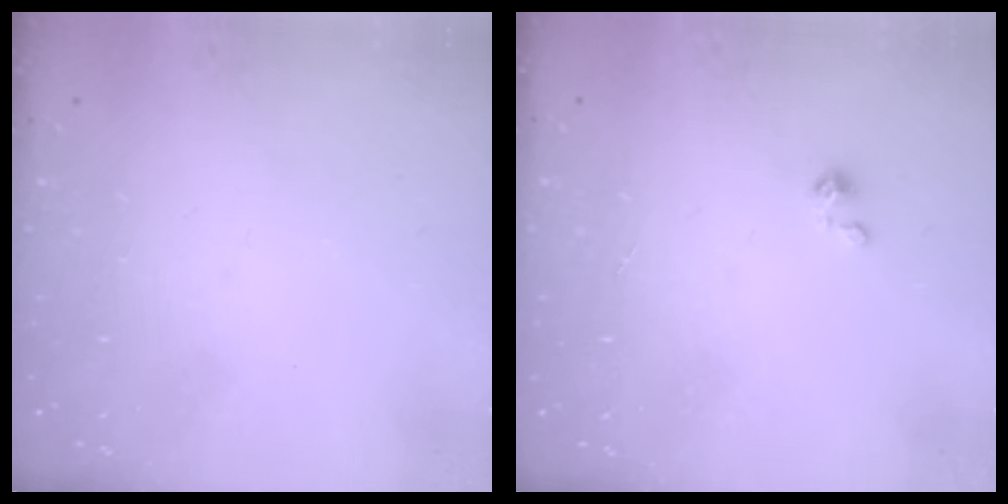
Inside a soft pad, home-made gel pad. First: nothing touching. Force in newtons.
{"total": 2.3, "press": 2.2, "slide": 0.3}